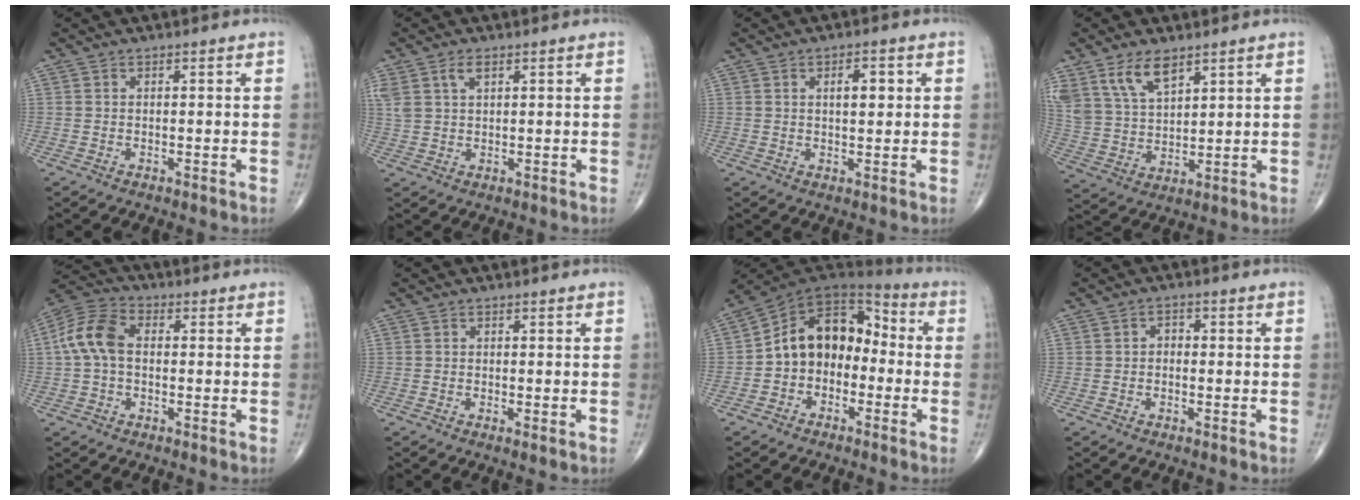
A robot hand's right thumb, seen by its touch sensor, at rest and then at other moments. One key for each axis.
{"total": 4.7, "fx": 2.3, "fy": 2.5, "fz": 3.2, "tx": -0.074, "ty": 0.004, "tz": 0.052}
{"total": 4.2, "fx": 1.1, "fy": 1.9, "fz": 3.5, "tx": -0.045, "ty": -0.003, "tz": 0.015}
{"total": 10.8, "fx": 6.9, "fy": 5.4, "fz": 6.4, "tx": -0.113, "ty": -0.023, "tz": 0.146}
{"total": 9.2, "fx": 0.3, "fy": 5.9, "fz": 7.0, "tx": -0.148, "ty": 0.027, "tz": -0.005}
{"total": 0.8, "fx": -0.2, "fy": 0.2, "fz": 0.8, "tx": -0.020, "ty": -0.004, "tz": -0.007}
{"total": 13.5, "fx": -1.8, "fy": 10.0, "fz": 9.0, "tx": -0.111, "ty": 0.061, "tz": -0.049}
{"total": 1.8, "fx": -0.2, "fy": 1.3, "fz": 1.2, "tx": -0.008, "ty": 0.009, "tz": -0.010}